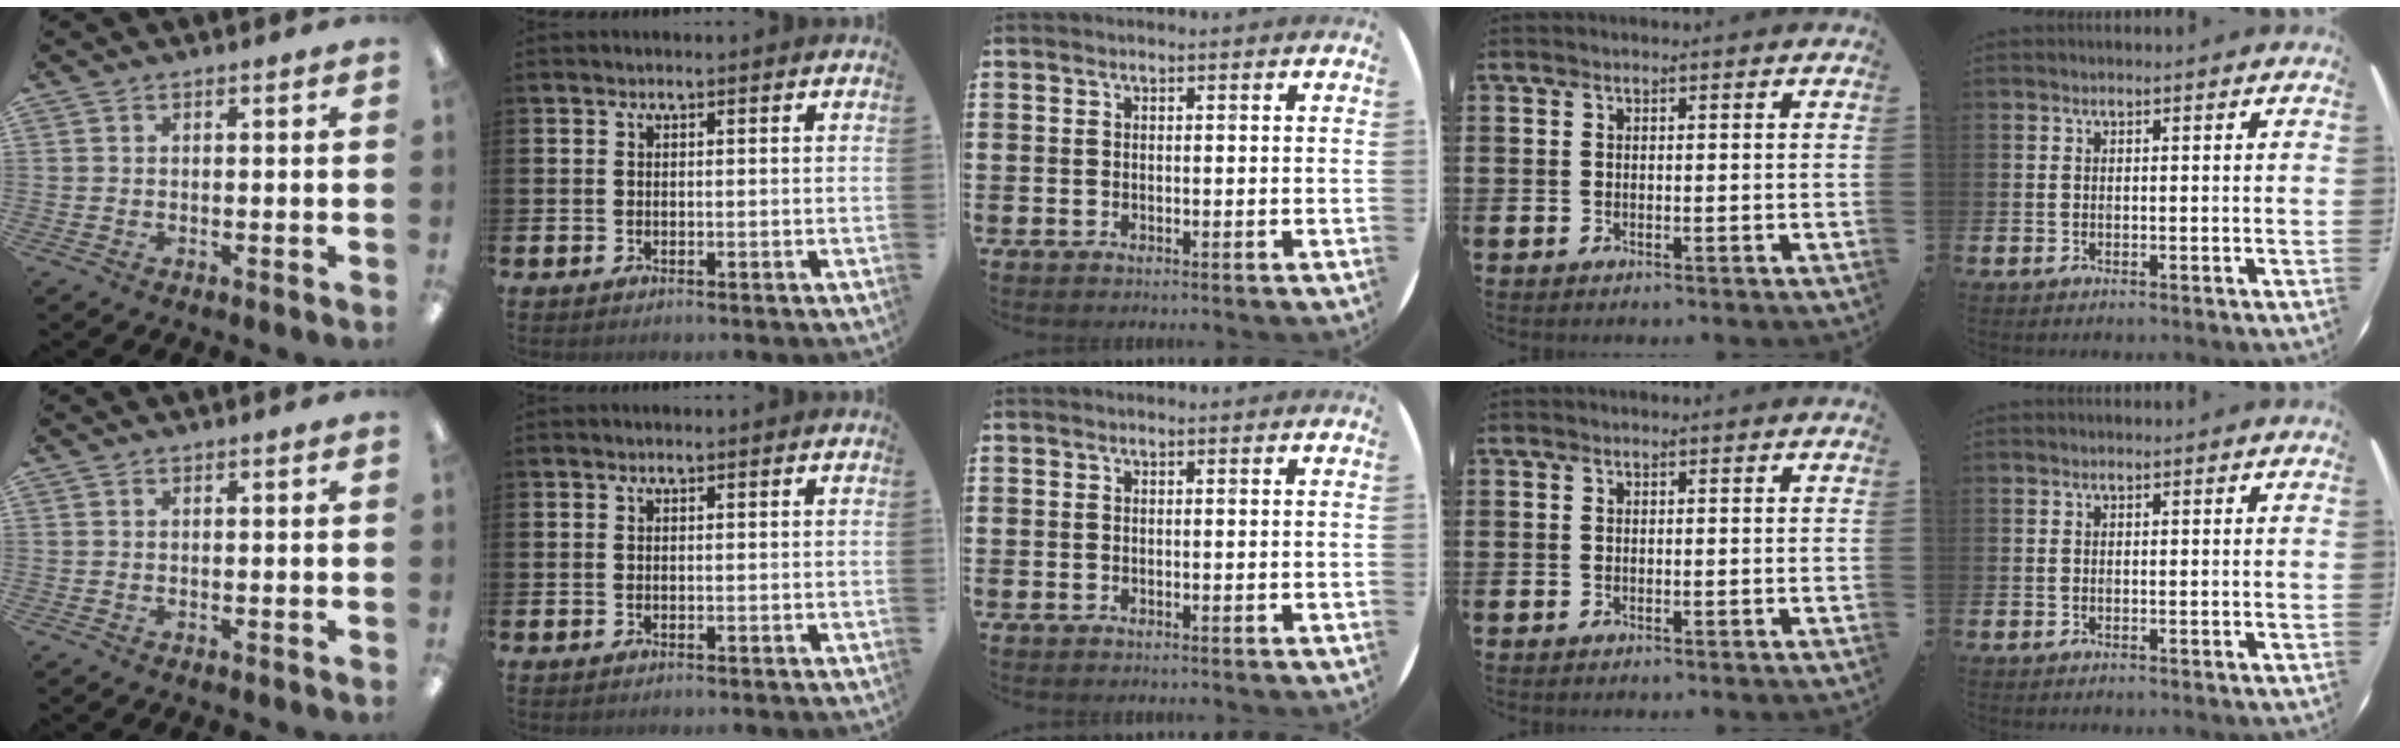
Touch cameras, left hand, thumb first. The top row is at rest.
{}